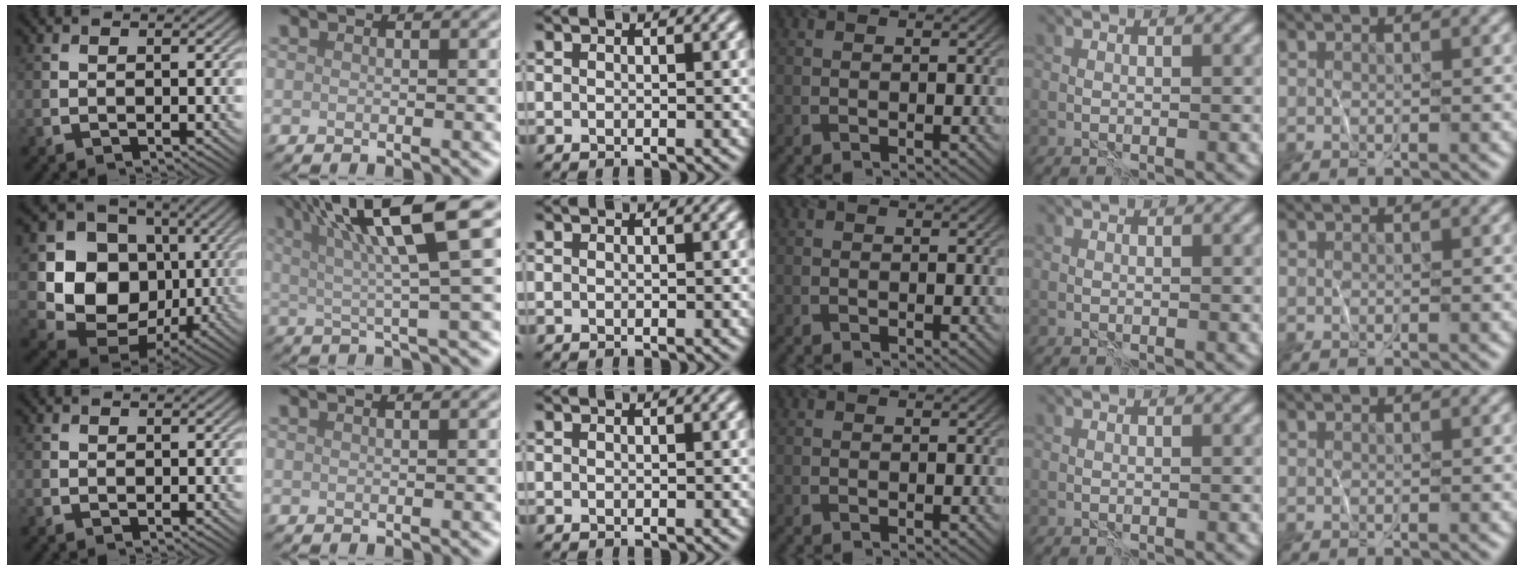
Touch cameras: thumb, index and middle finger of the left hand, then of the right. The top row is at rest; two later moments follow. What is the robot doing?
{"motion": "wrap", "object": "plastic wrap"}